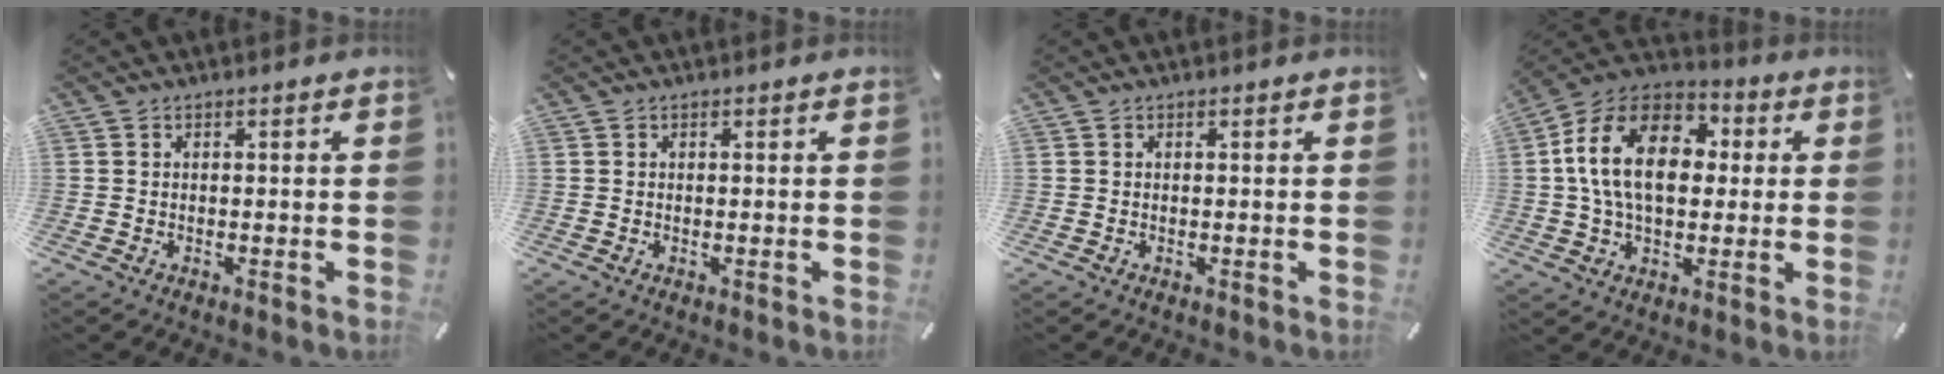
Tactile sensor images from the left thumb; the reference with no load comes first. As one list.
[{"total": 0.0}, {"total": 0.0}, {"total": 17.6, "force": [2.2, 12.2, 12.5], "torque": [-0.250, 0.009, 0.034]}]